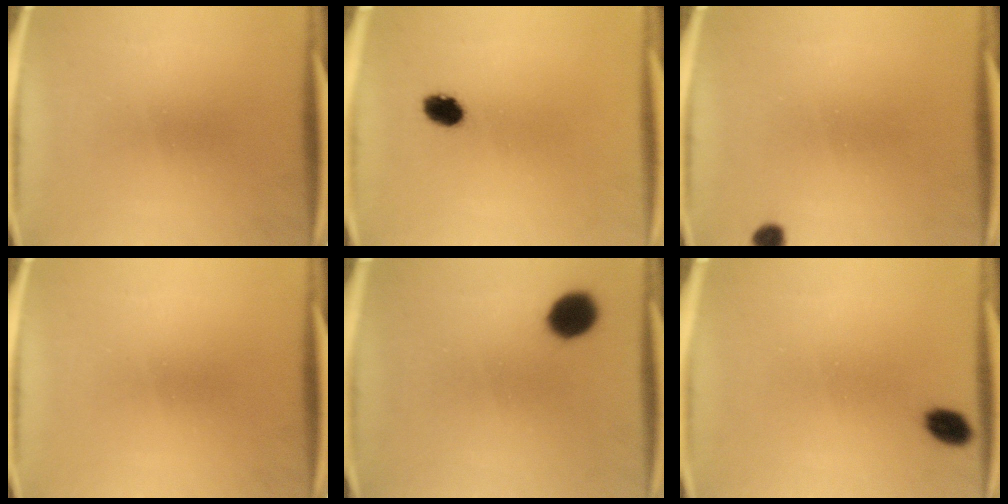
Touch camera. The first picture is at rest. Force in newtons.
{"total": 4.0}
{"total": 1.8}
{"total": 0.0}
{"total": 7.4}
{"total": 3.3}